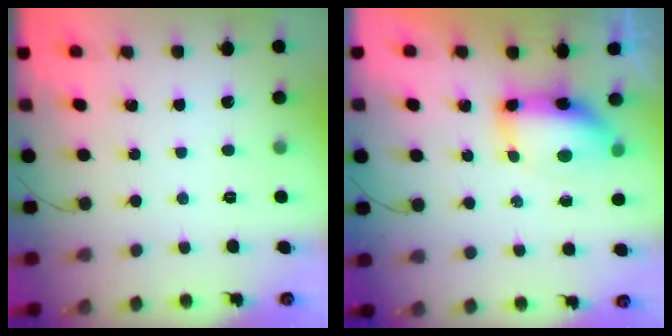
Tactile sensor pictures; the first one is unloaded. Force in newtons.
{"total": 9.1, "press": 9.0, "slide": 1.8}